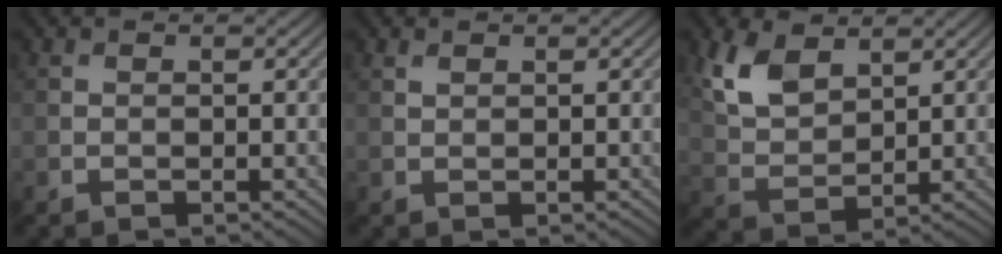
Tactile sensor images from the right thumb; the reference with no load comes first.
{"total": 0.7, "force": [0.6, 0.3, 0.3], "torque": [-0.013, 0.000, 0.014]}
{"total": 6.5, "force": [3.6, 3.6, 4.0], "torque": [-0.099, -0.003, 0.075]}